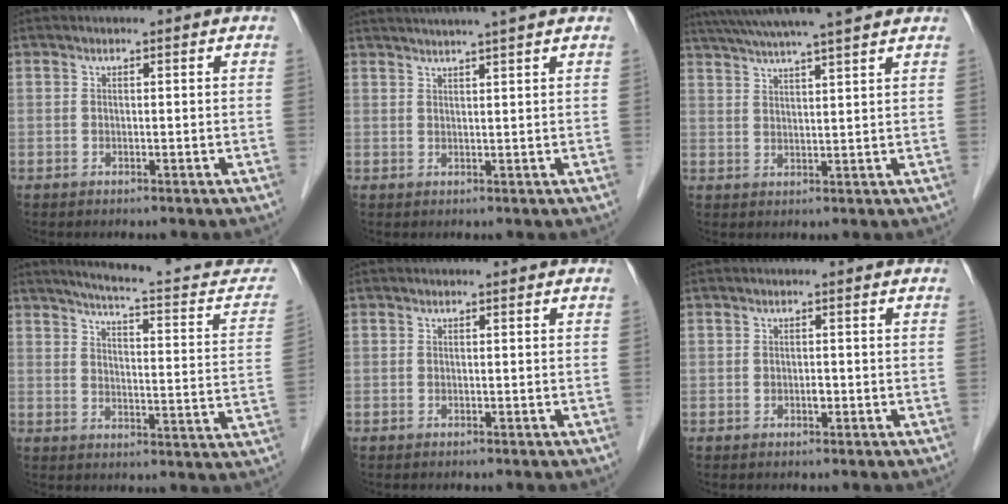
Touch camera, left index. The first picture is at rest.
{"total": 8.1, "force": [7.0, -1.0, 4.0], "torque": [-0.061, 0.021, 0.088]}
{"total": 13.9, "force": [12.0, -0.1, 7.0], "torque": [-0.127, 0.031, 0.173]}
{"total": 17.9, "force": [15.8, 2.6, 8.0], "torque": [-0.096, -0.026, 0.182]}
{"total": 0.0}
{"total": 0.9, "force": [-0.5, 0.6, 0.6], "torque": [-0.014, -0.003, -0.007]}